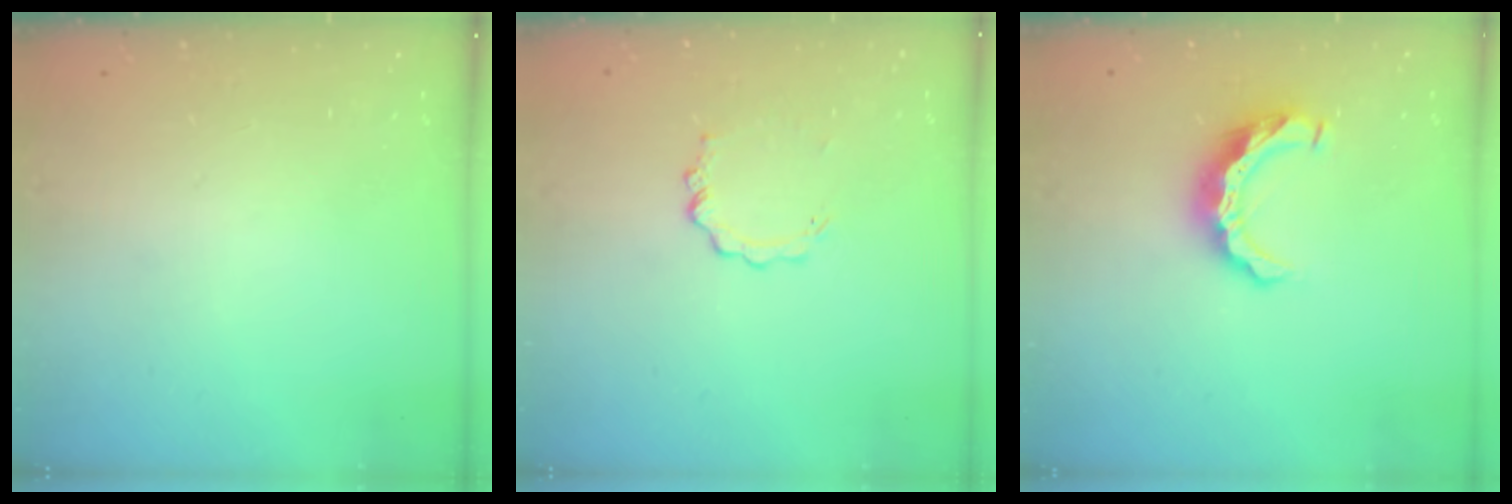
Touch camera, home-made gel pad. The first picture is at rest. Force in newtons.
{"total": 3.3, "press": 3.3, "slide": 0.3}
{"total": 9.4, "press": 9.4, "slide": 0.8}